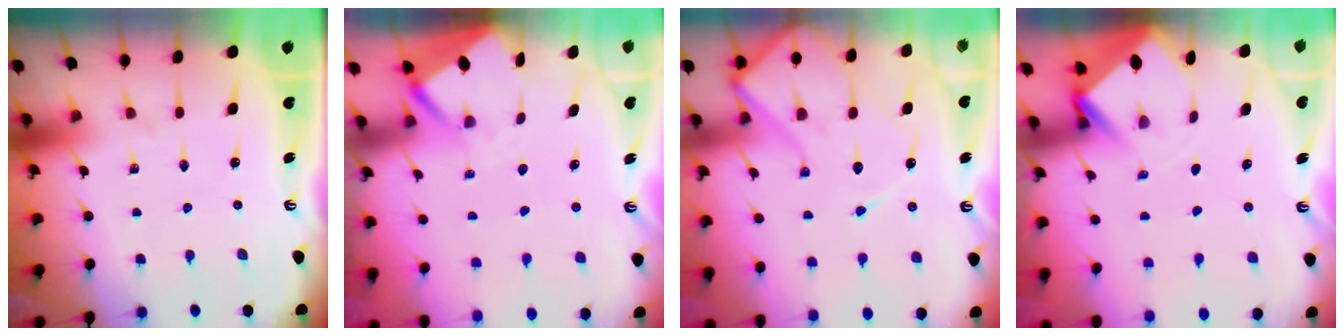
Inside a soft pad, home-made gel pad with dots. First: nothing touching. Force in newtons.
{"total": 3.8, "press": 3.8, "slide": 0.3}
{"total": 12.1, "press": 12.0, "slide": 1.2}
{"total": 2.9, "press": 2.9, "slide": 0.2}